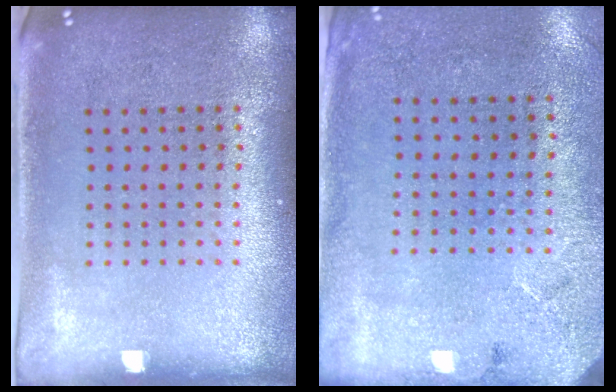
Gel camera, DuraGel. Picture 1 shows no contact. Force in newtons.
{"total": 2.7, "press": 2.2, "slide": 1.6}